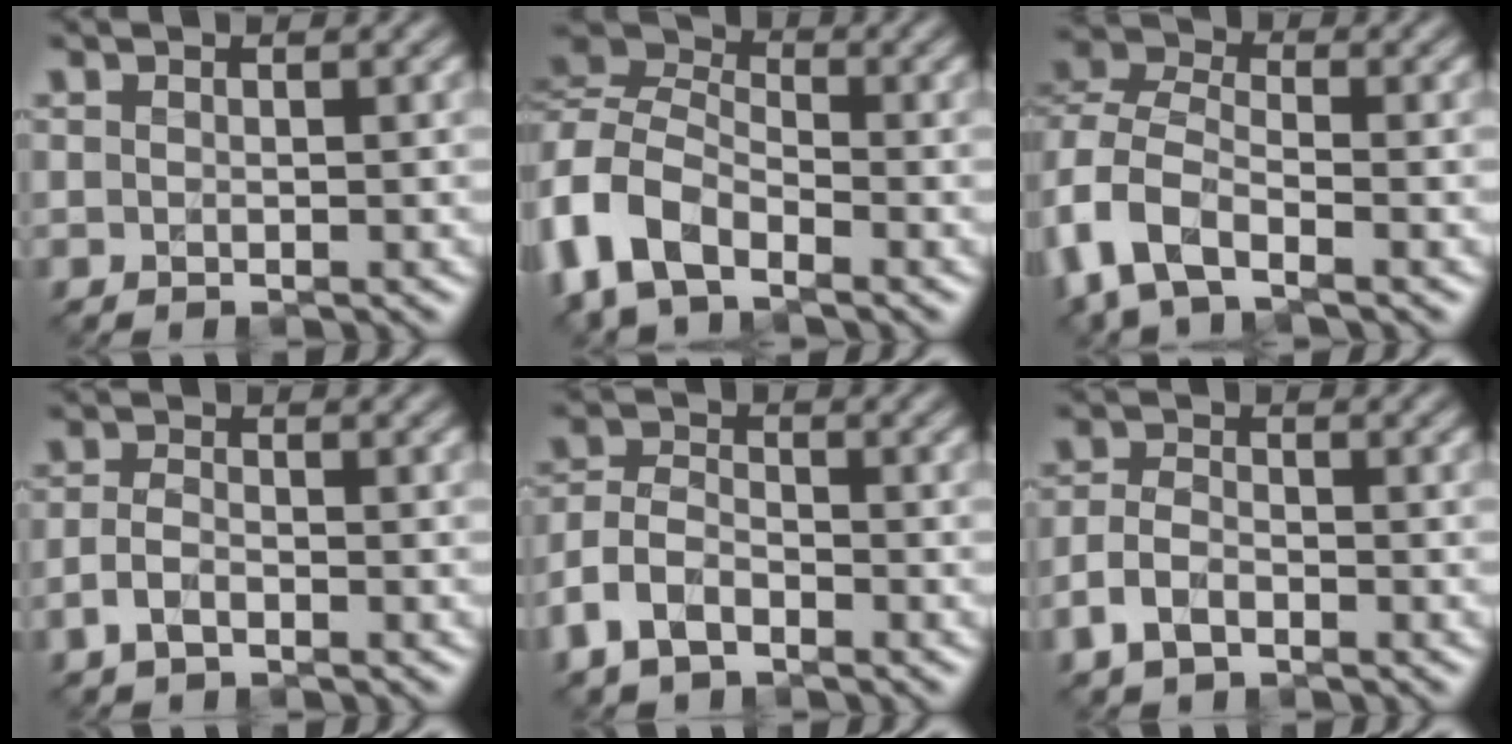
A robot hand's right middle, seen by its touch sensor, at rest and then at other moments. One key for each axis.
{"total": 8.4, "fx": -4.4, "fy": 5.0, "fz": 5.2, "tx": -0.123, "ty": -0.008, "tz": -0.104}
{"total": 7.1, "fx": -3.5, "fy": 3.9, "fz": 4.7, "tx": -0.107, "ty": -0.002, "tz": -0.081}
{"total": 2.0, "fx": -1.0, "fy": 0.9, "fz": 1.4, "tx": -0.031, "ty": 0.002, "tz": -0.024}
{"total": 4.1, "fx": -2.5, "fy": 2.3, "fz": 2.3, "tx": -0.049, "ty": 0.003, "tz": -0.060}
{"total": 3.0, "fx": -1.6, "fy": 1.7, "fz": 1.8, "tx": -0.040, "ty": 0.002, "tz": -0.039}